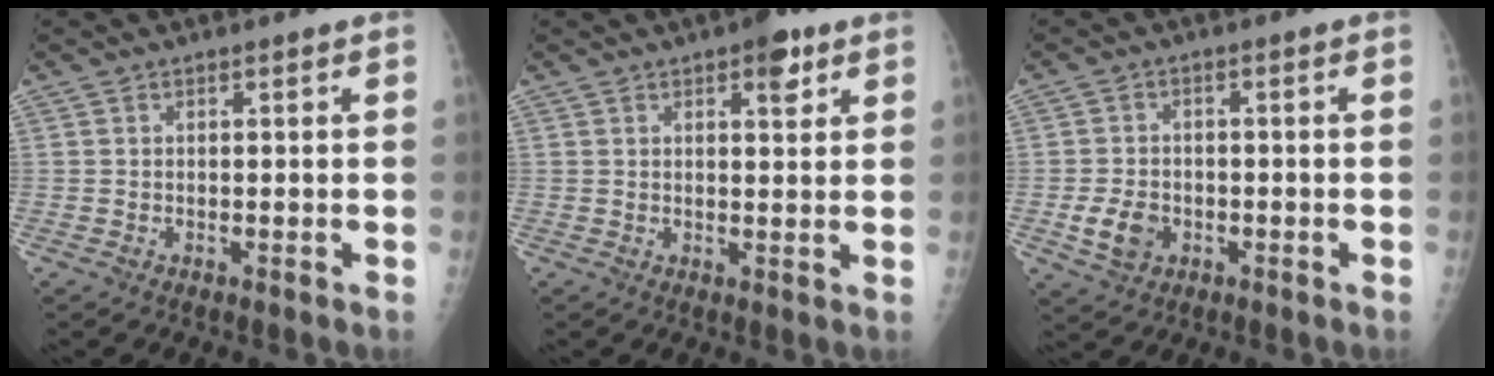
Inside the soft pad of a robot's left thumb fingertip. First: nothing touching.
{"total": 4.7, "force": [2.6, 1.9, 3.4], "torque": [-0.032, -0.010, 0.031]}
{"total": 5.2, "force": [-1.7, 4.0, 2.9], "torque": [-0.047, 0.006, -0.027]}